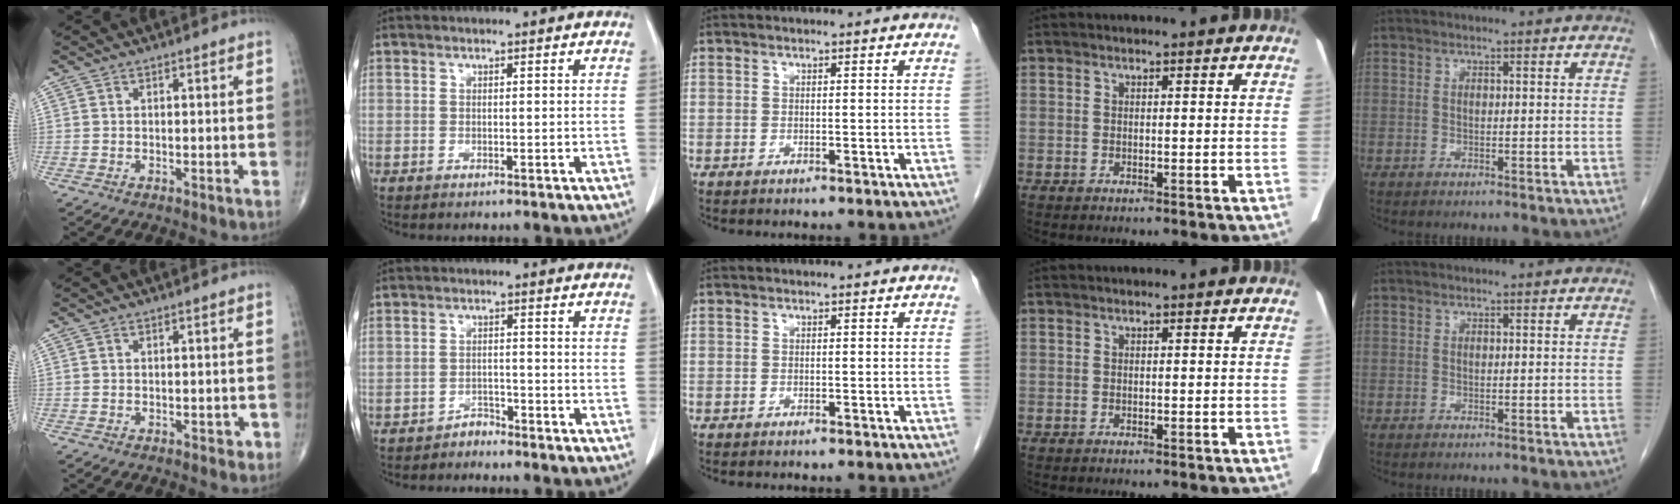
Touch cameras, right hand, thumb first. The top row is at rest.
{"thumb": {"total": 1.1, "force": [0.0, 0.8, 0.7], "torque": [-0.005, 0.000, 0.002]}, "index": {"total": 1.8, "force": [-1.7, 0.6, -0.1], "torque": [0.004, 0.001, -0.028]}}